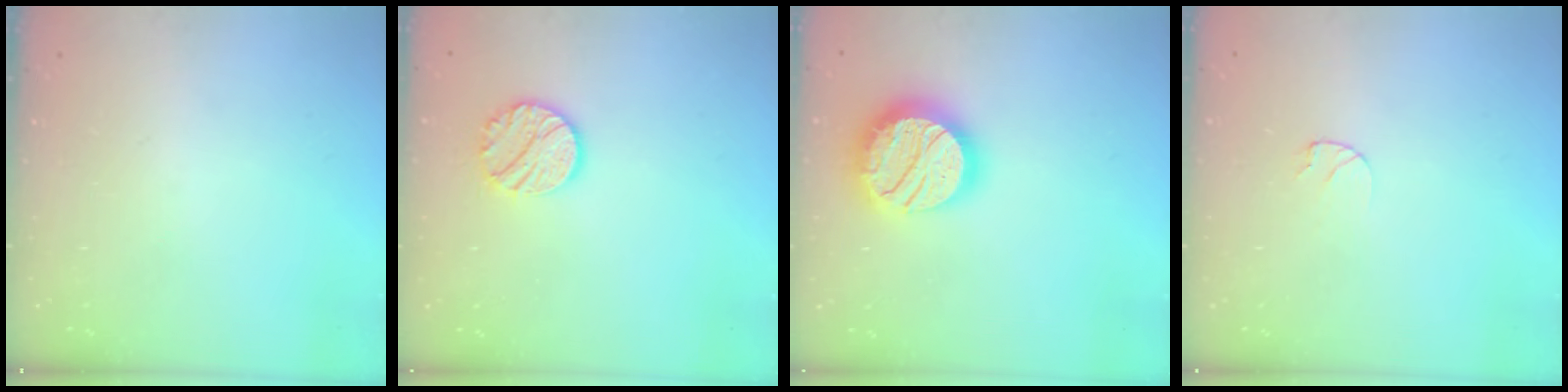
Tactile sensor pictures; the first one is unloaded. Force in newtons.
{"total": 10.5, "press": 10.5, "slide": 0.4}
{"total": 20.9, "press": 20.9, "slide": 1.6}
{"total": 4.8, "press": 4.8, "slide": 0.3}